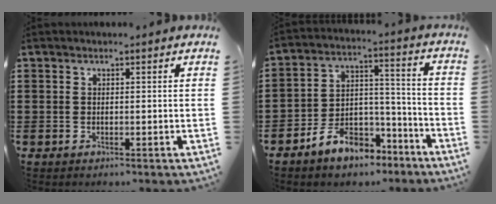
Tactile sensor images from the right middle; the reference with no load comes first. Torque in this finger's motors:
{"motor_torque": [2.14, 0.00, 0.22, 0.12]}